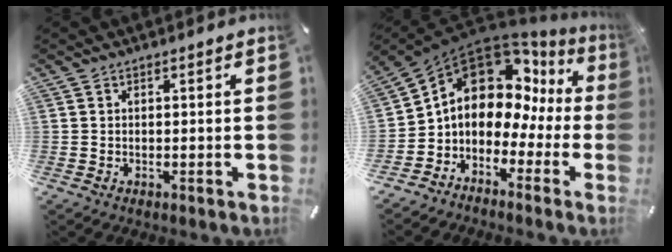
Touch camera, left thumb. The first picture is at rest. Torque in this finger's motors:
{"motor_torque": [0.28, 2.24, 1.49, -0.49, 0.53]}